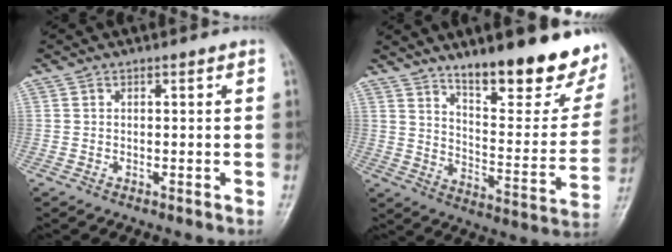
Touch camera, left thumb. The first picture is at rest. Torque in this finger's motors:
{"motor_torque": [0.73, 0.45, 1.47, -1.31, 0.06]}